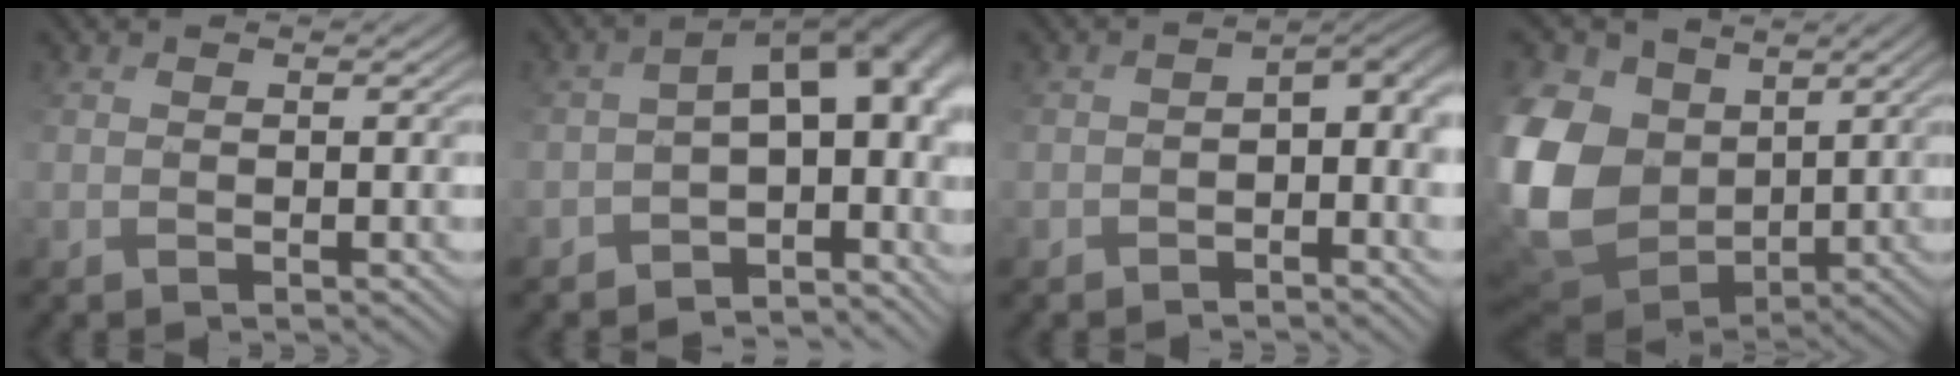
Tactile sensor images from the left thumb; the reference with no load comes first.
{"total": 11.9, "force": [-3.8, 7.0, 8.8], "torque": [-0.122, -0.022, -0.032]}
{"total": 5.0, "force": [-1.0, 2.7, 4.1], "torque": [-0.056, -0.005, -0.020]}
{"total": 16.1, "force": [2.2, 12.5, 10.0], "torque": [-0.290, -0.010, 0.051]}